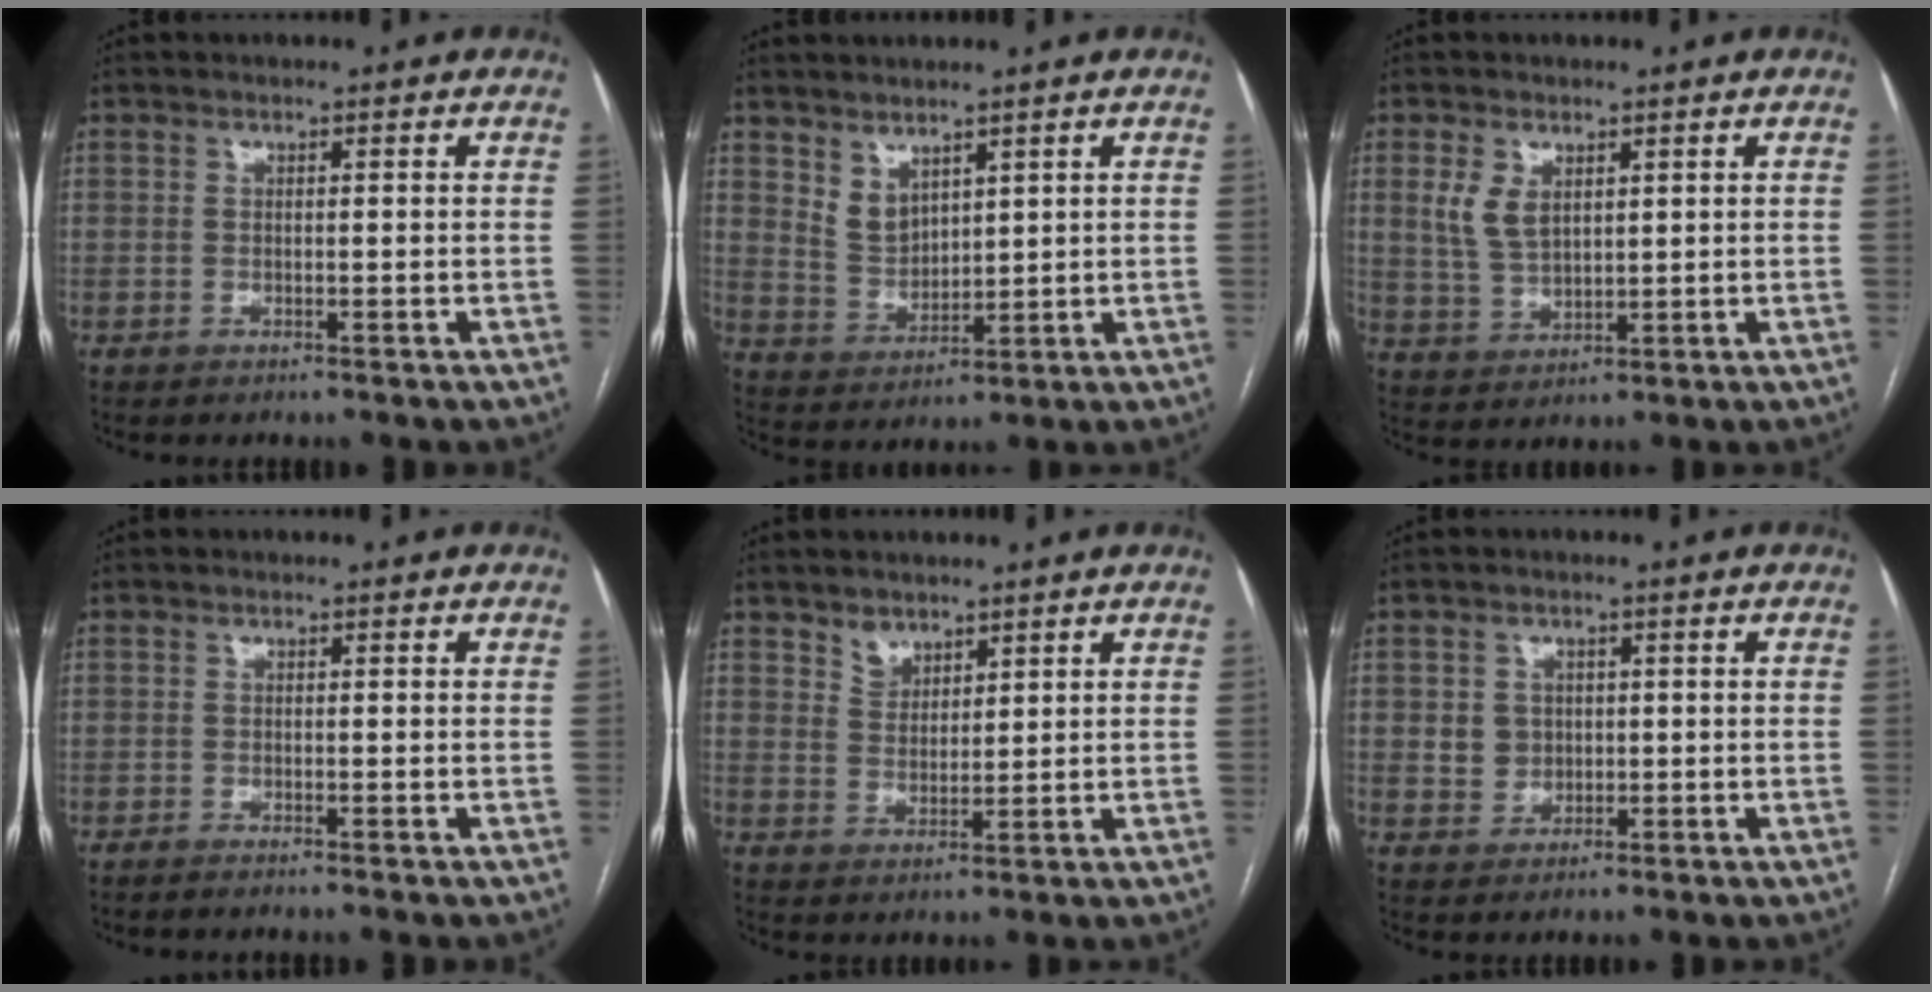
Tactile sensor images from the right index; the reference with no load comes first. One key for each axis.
{"total": 4.7, "fx": 3.3, "fy": 2.7, "fz": 2.1, "tx": -0.045, "ty": -0.001, "tz": 0.079}
{"total": 5.4, "fx": 2.1, "fy": 3.3, "fz": 3.7, "tx": -0.083, "ty": 0.006, "tz": 0.051}
{"total": 1.6, "fx": -1.4, "fy": -0.3, "fz": 0.7, "tx": -0.006, "ty": 0.003, "tz": -0.020}
{"total": 3.3, "fx": 2.6, "fy": 1.9, "fz": 0.6, "tx": -0.009, "ty": -0.003, "tz": 0.050}
{"total": 3.4, "fx": 0.3, "fy": 3.2, "fz": 0.9, "tx": -0.011, "ty": 0.010, "tz": 0.011}